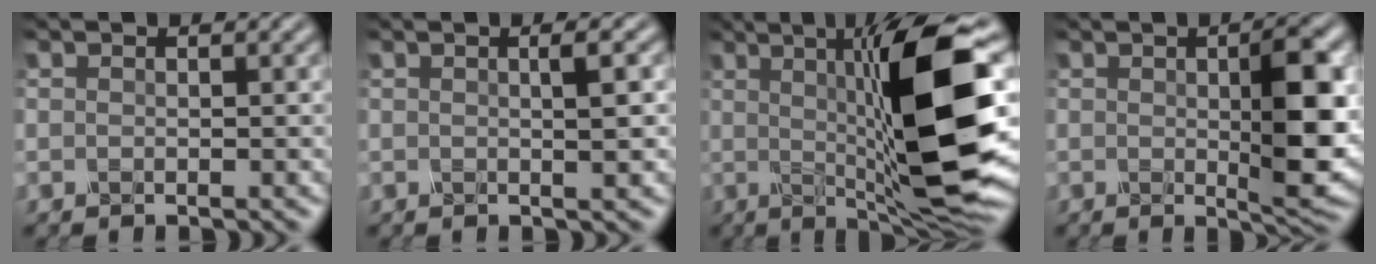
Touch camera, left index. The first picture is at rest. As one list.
[{"total": 2.2, "force": [0.3, 0.5, 2.1], "torque": [-0.028, 0.005, 0.000]}, {"total": 13.4, "force": [0.8, 2.2, 13.2], "torque": [-0.185, 0.004, 0.019]}, {"total": 6.5, "force": [0.4, 1.3, 6.3], "torque": [-0.082, -0.002, 0.009]}]